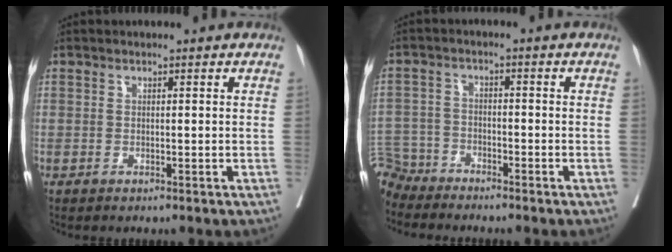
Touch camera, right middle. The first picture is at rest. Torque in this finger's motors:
{"motor_torque": [1.03, -1.11, 0.87, 0.01]}